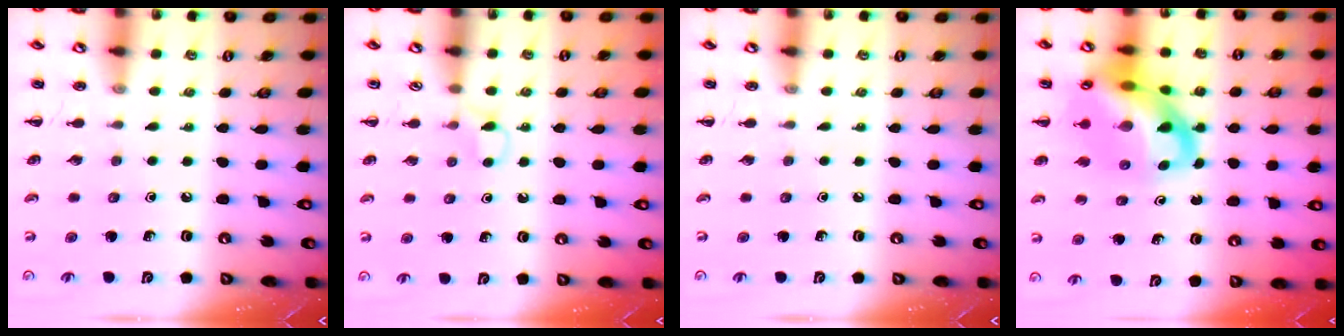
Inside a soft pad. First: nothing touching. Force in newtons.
{"total": 2.6, "press": 2.5, "slide": 0.9}
{"total": 0.0}
{"total": 18.0, "press": 17.5, "slide": 4.2}